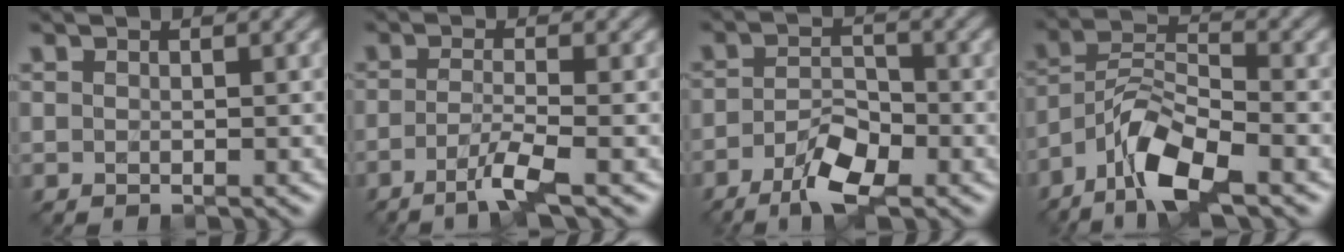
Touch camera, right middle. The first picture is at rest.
{"total": 3.5, "force": [-1.9, 0.5, 2.9], "torque": [-0.055, -0.004, -0.048]}
{"total": 4.9, "force": [-3.0, 1.8, 3.5], "torque": [-0.068, -0.005, -0.057]}
{"total": 7.6, "force": [-4.9, 2.3, 5.3], "torque": [-0.098, 0.003, -0.096]}